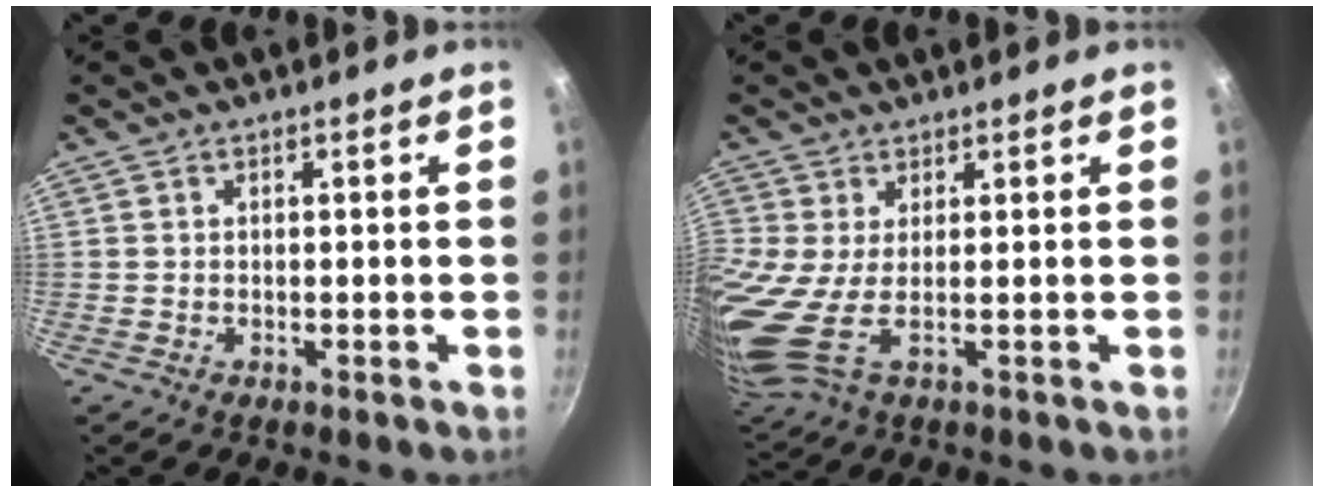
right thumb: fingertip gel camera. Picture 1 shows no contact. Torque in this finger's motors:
{"motor_torque": [-0.98, 2.38, 2.65, -0.12, 0.36]}